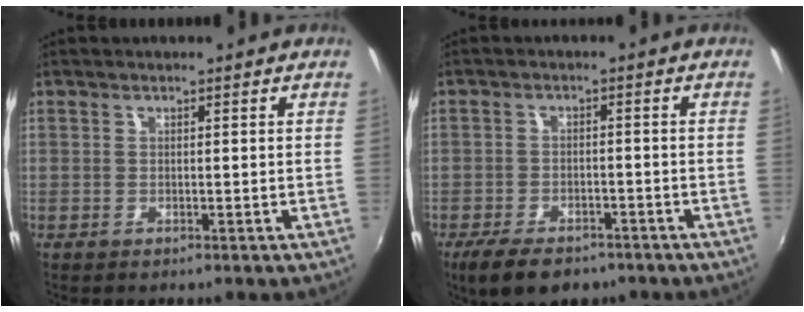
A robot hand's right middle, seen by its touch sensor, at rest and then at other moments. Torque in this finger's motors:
{"motor_torque": [0.70, -0.67, 0.02, 0.03]}